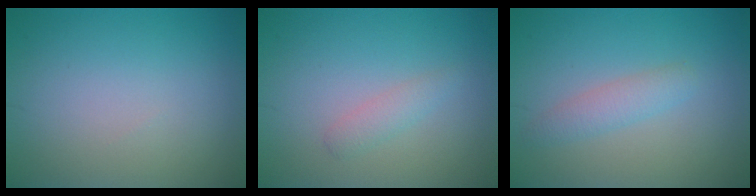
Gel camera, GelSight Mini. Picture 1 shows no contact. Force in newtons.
{"total": 1.3, "press": 1.3, "slide": 0.1}
{"total": 1.9, "press": 1.9, "slide": 0.1}